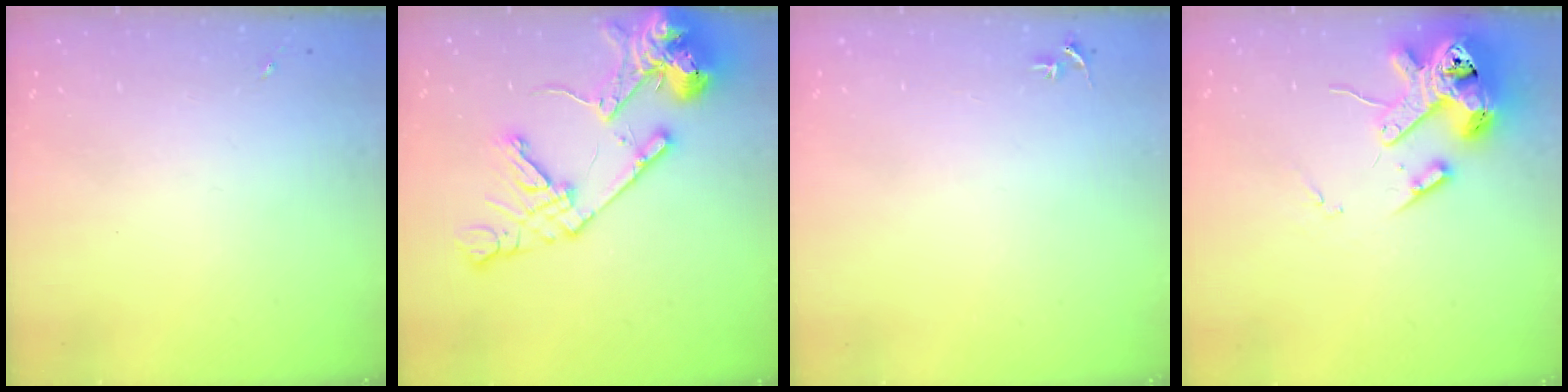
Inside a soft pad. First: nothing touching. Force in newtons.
{"total": 18.1, "press": 17.9, "slide": 2.8}
{"total": 3.1, "press": 3.1, "slide": 0.4}
{"total": 14.8, "press": 14.7, "slide": 2.3}